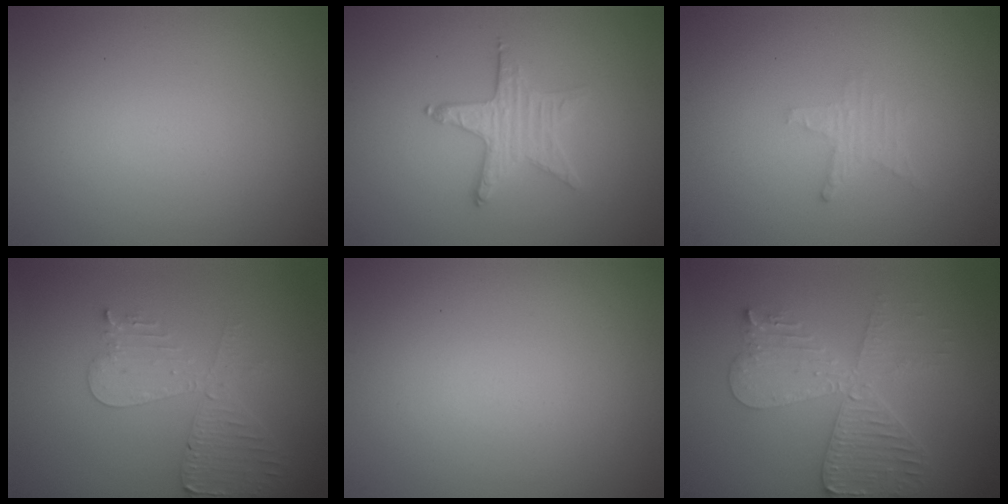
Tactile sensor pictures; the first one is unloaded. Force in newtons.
{"total": 2.8, "press": 2.5, "slide": 1.3}
{"total": 1.5, "press": 1.4, "slide": 0.3}
{"total": 4.1, "press": 3.6, "slide": 2.0}
{"total": 0.0}
{"total": 5.7, "press": 5.7, "slide": 0.8}